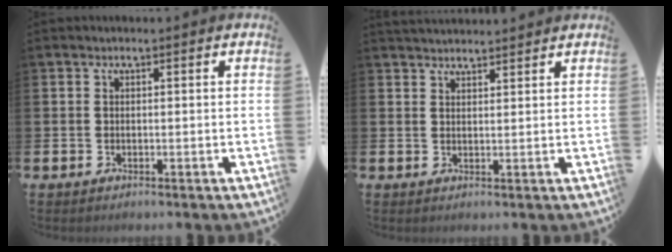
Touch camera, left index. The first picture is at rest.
{"total": 2.6, "force": [2.6, 0.4, 0.2], "torque": [0.001, -0.014, 0.046]}